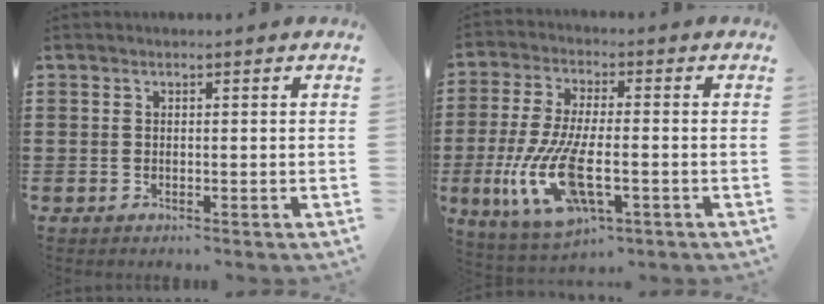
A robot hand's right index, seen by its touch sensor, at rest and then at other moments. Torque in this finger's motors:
{"motor_torque": [2.14, 0.00, 0.93, 0.21]}